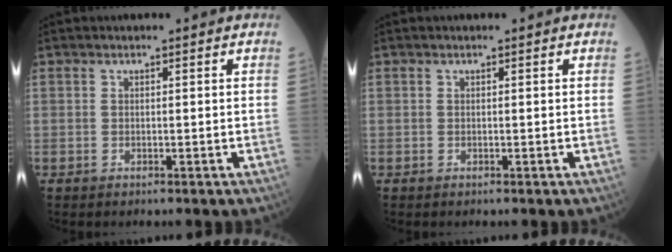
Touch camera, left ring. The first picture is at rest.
{"total": 0.0}